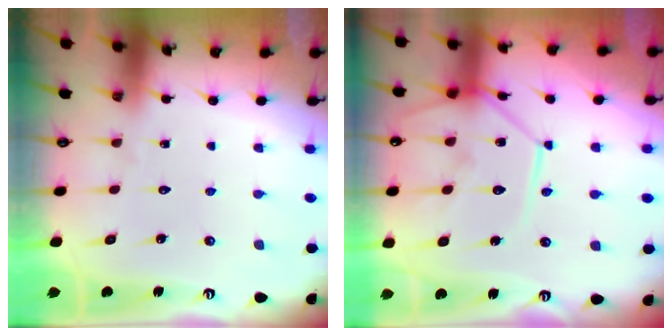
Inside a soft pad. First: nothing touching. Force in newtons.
{"total": 12.9, "press": 12.9, "slide": 1.3}